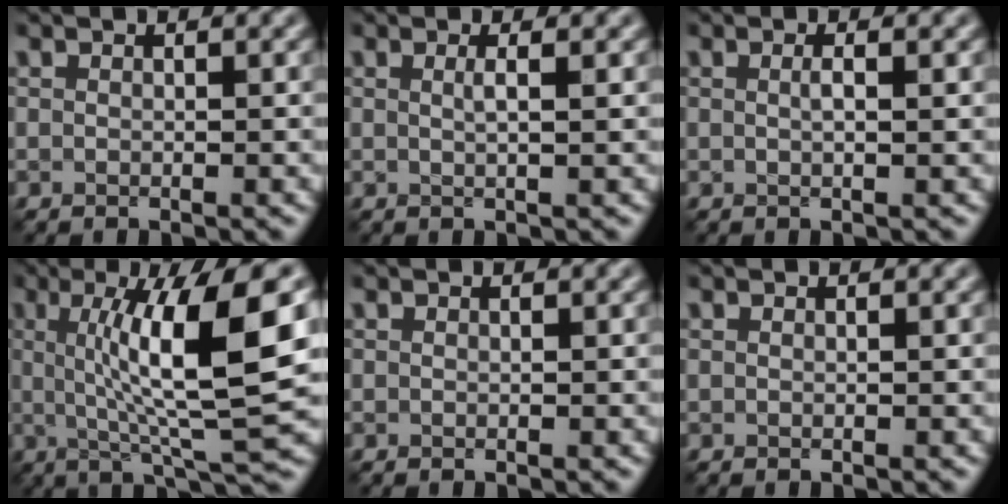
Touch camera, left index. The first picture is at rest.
{"total": 1.3, "force": [0.2, 0.4, 1.2], "torque": [-0.016, 0.001, -0.001]}
{"total": 1.0, "force": [0.1, 0.1, 1.0], "torque": [-0.017, 0.001, -0.001]}
{"total": 11.0, "force": [1.5, 2.2, 10.7], "torque": [-0.154, -0.002, 0.031]}
{"total": 0.0}
{"total": 0.0}